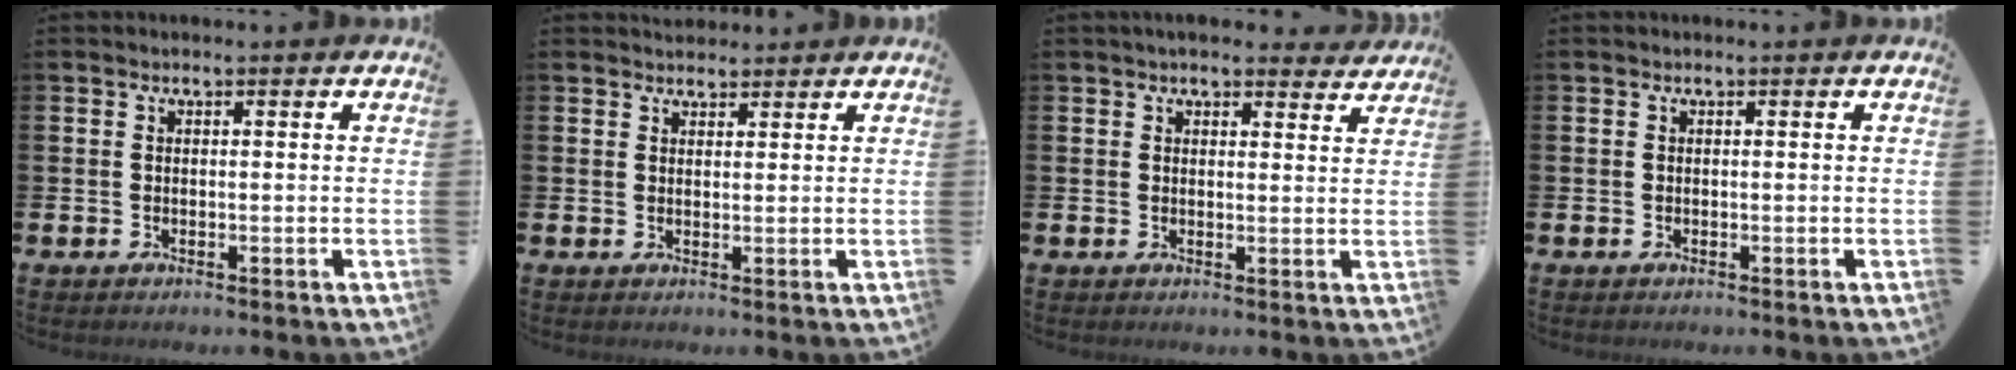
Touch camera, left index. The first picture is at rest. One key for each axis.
{"total": 2.4, "fx": 2.3, "fy": 0.7, "fz": -0.1, "tx": 0.008, "ty": -0.009, "tz": 0.042}
{"total": 3.4, "fx": 3.2, "fy": 0.8, "fz": 0.7, "tx": -0.008, "ty": -0.016, "tz": 0.057}
{"total": 0.0}